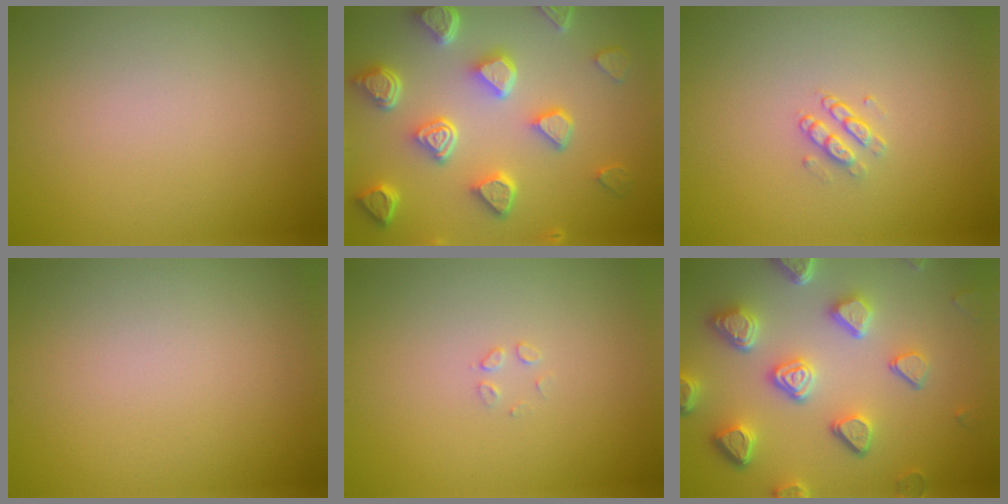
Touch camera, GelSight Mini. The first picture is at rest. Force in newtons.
{"total": 7.5, "press": 5.7, "slide": 4.8}
{"total": 1.4, "press": 1.0, "slide": 1.0}
{"total": 0.0}
{"total": 0.8, "press": 0.8, "slide": 0.0}
{"total": 6.7, "press": 5.4, "slide": 4.0}